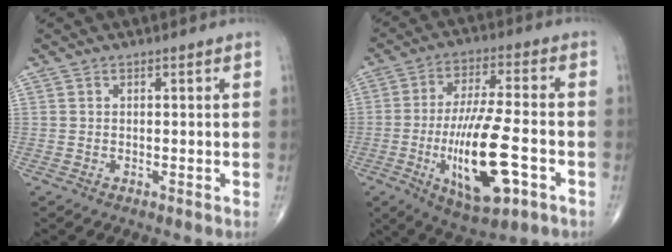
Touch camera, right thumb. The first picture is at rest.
{"total": 17.4, "force": [-5.0, 5.4, 15.7], "torque": [-0.287, 0.012, -0.075]}